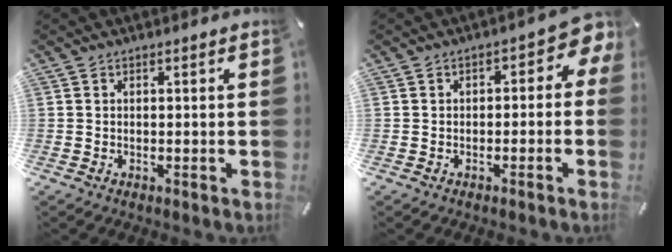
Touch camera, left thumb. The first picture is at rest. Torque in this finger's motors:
{"motor_torque": [0.43, 0.35, 0.35, 0.34, -0.05]}